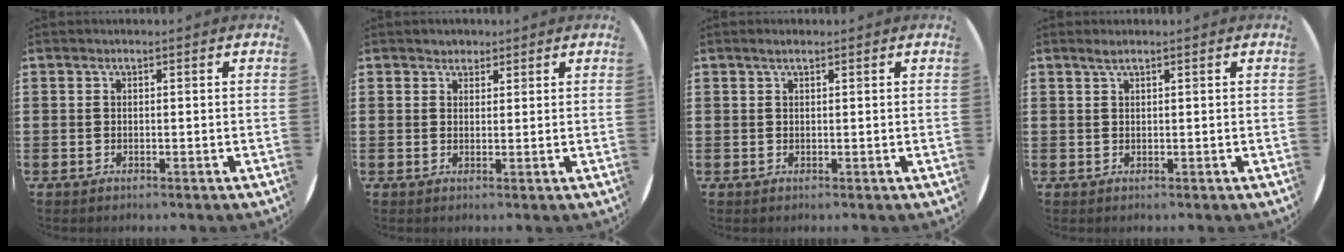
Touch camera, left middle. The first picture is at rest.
{"total": 1.5, "force": [1.3, 0.6, -0.1], "torque": [0.000, 0.002, 0.027]}
{"total": 0.9, "force": [0.7, 0.1, 0.6], "torque": [-0.010, 0.003, 0.011]}
{"total": 1.1, "force": [0.8, 0.0, 0.8], "torque": [-0.014, 0.002, 0.013]}